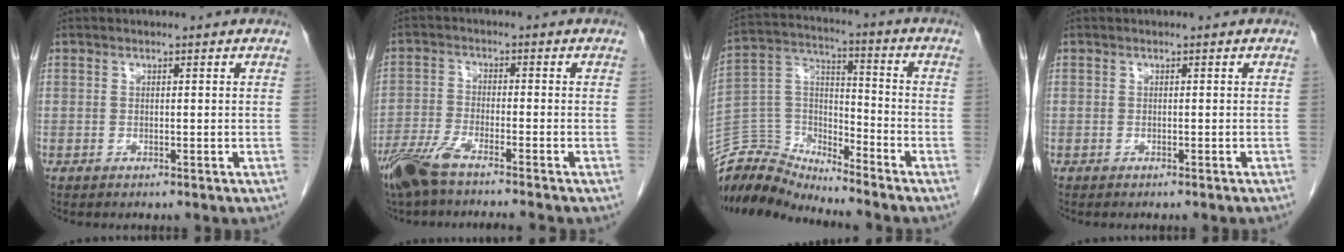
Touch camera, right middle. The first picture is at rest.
{"total": 7.7, "force": [-6.3, 0.2, 4.5], "torque": [-0.084, -0.023, -0.117]}
{"total": 10.0, "force": [-9.9, 1.0, -0.8], "torque": [0.018, 0.057, -0.197]}
{"total": 0.9, "force": [-0.7, -0.1, 0.4], "torque": [0.004, 0.004, -0.009]}